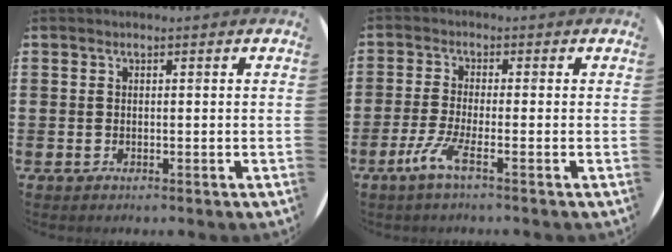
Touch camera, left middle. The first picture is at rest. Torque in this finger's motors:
{"motor_torque": [-0.06, -0.09, 0.46, 0.15]}